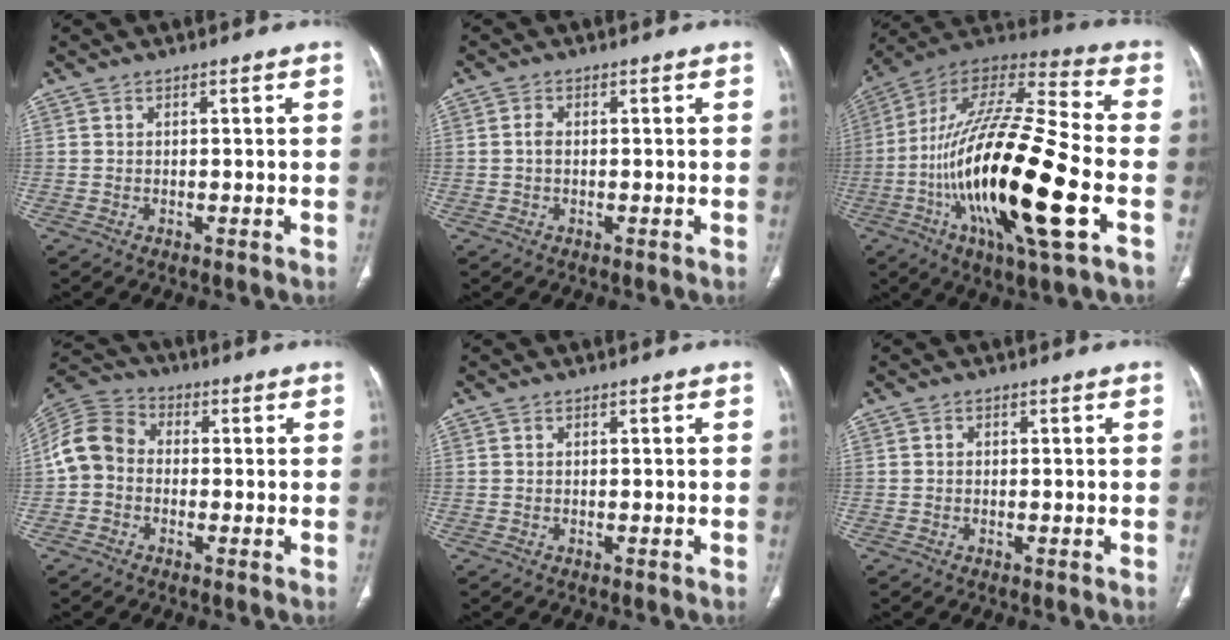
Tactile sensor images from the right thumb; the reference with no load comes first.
{"total": 1.8, "force": [0.0, 1.2, 1.3], "torque": [-0.025, 0.002, -0.003]}
{"total": 28.9, "force": [-7.3, 6.9, 27.1], "torque": [-0.539, -0.003, -0.129]}
{"total": 9.3, "force": [-0.9, 7.7, 5.1], "torque": [-0.096, 0.030, -0.033]}
{"total": 0.0}
{"total": 0.9, "force": [0.0, 0.7, 0.4], "torque": [-0.004, 0.002, -0.001]}